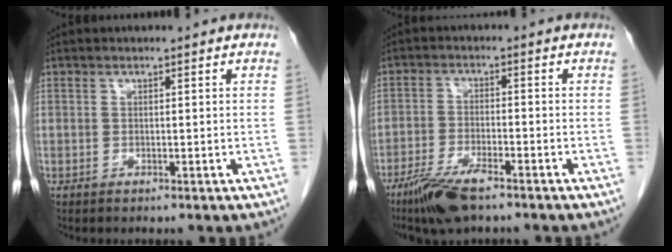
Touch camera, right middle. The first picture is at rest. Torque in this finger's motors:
{"motor_torque": [-0.03, -0.25, 0.07, 0.04]}